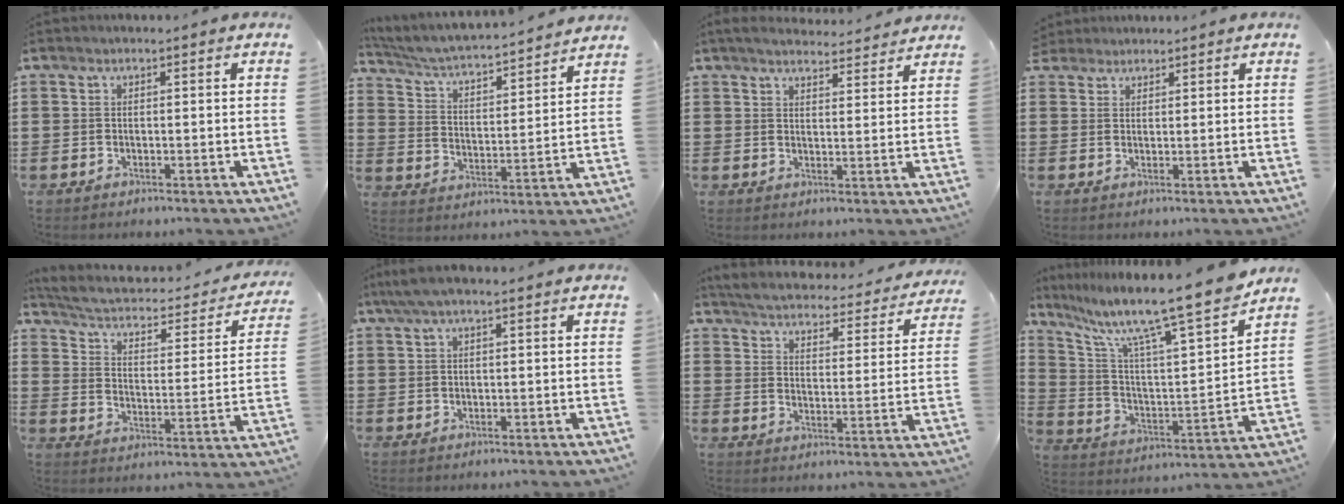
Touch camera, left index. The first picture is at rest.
{"total": 3.8, "force": [3.5, 0.0, 1.4], "torque": [-0.046, -0.037, 0.049]}
{"total": 2.0, "force": [2.0, 0.3, 0.3], "torque": [-0.010, 0.000, 0.038]}
{"total": 1.9, "force": [1.6, 0.9, -0.1], "torque": [-0.004, 0.006, 0.033]}
{"total": 2.9, "force": [2.0, 0.9, 1.9], "torque": [-0.051, -0.025, 0.025]}
{"total": 2.4, "force": [1.0, 0.4, 2.2], "torque": [-0.048, -0.002, 0.016]}
{"total": 4.1, "force": [4.1, -0.2, 0.5], "torque": [-0.035, -0.035, 0.065]}
{"total": 12.1, "force": [10.0, 0.3, 6.9], "torque": [-0.156, -0.076, 0.155]}